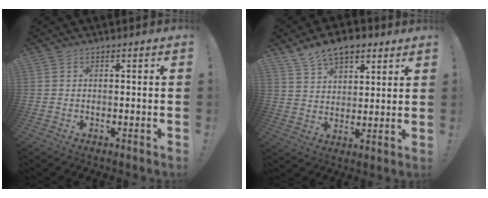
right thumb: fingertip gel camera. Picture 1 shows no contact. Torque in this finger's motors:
{"motor_torque": [0.67, 0.74, 0.56, 0.51, 0.01]}